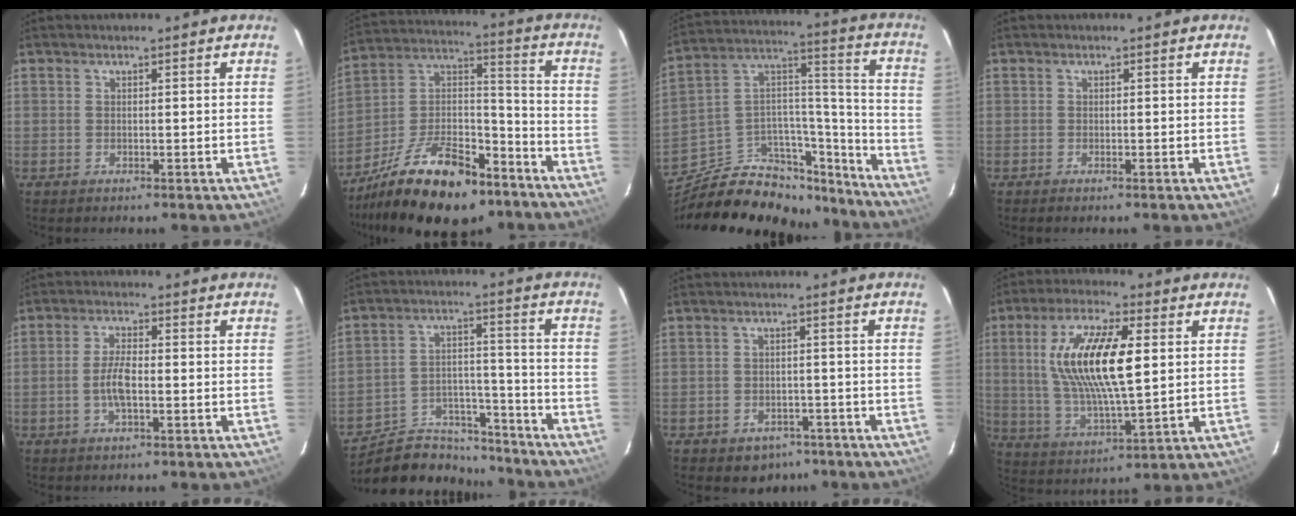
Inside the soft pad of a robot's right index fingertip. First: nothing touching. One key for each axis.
{"total": 24.4, "fx": -16.2, "fy": 10.9, "fz": 14.6, "tx": -0.278, "ty": 0.015, "tz": -0.258}
{"total": 25.8, "fx": -19.9, "fy": 12.4, "fz": 10.7, "tx": -0.189, "ty": 0.086, "tz": -0.286}
{"total": 0.6, "fx": -0.6, "fy": 0.1, "fz": 0.3, "tx": -0.007, "ty": -0.002, "tz": -0.010}
{"total": 4.8, "fx": -1.2, "fy": 1.7, "fz": 4.4, "tx": -0.092, "ty": 0.001, "tz": -0.023}
{"total": 14.9, "fx": -13.4, "fy": 6.3, "fz": 2.1, "tx": -0.051, "ty": 0.048, "tz": -0.204}
{"total": 6.2, "fx": -4.0, "fy": 4.5, "fz": 1.5, "tx": -0.040, "ty": 0.014, "tz": -0.041}
{"total": 16.9, "fx": 3.3, "fy": 5.3, "fz": 15.7, "tx": -0.302, "ty": 0.006, "tz": 0.067}